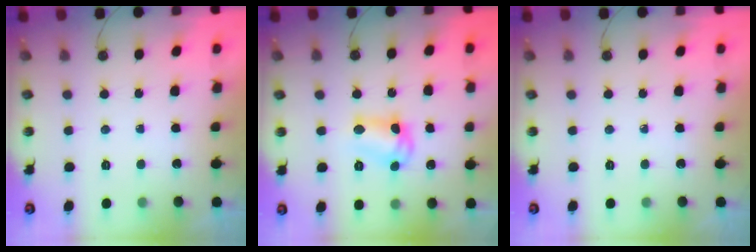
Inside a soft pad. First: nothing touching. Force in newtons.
{"total": 10.5, "press": 10.4, "slide": 0.7}
{"total": 0.0}